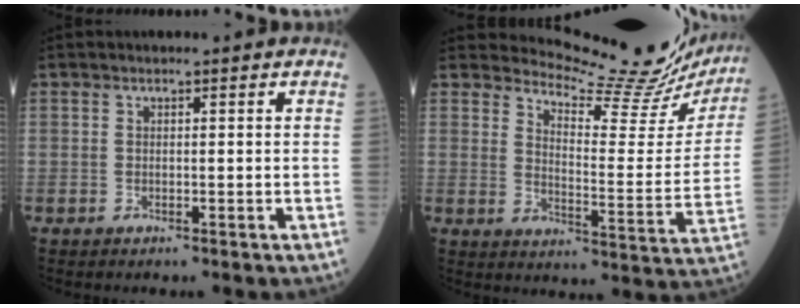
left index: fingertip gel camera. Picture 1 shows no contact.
{"total": 16.4, "force": [16.3, 1.5, 1.7], "torque": [-0.019, -0.101, 0.184]}